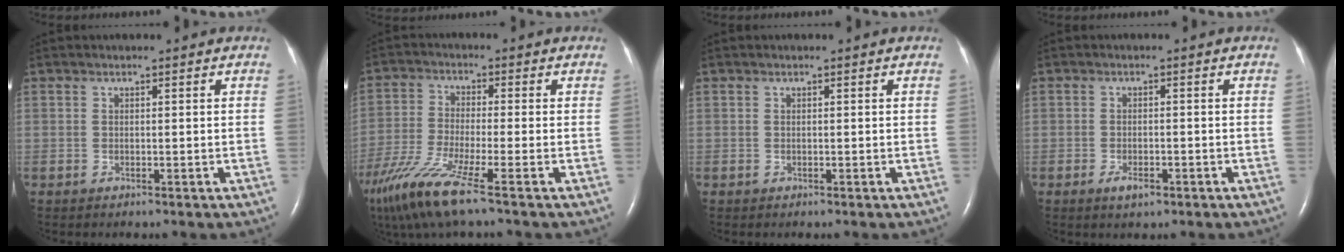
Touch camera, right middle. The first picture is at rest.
{"total": 10.7, "force": [-7.1, -0.2, 8.0], "torque": [-0.168, -0.037, -0.139]}
{"total": 0.0}
{"total": 2.2, "force": [-1.3, 0.9, 1.6], "torque": [-0.034, -0.002, -0.018]}